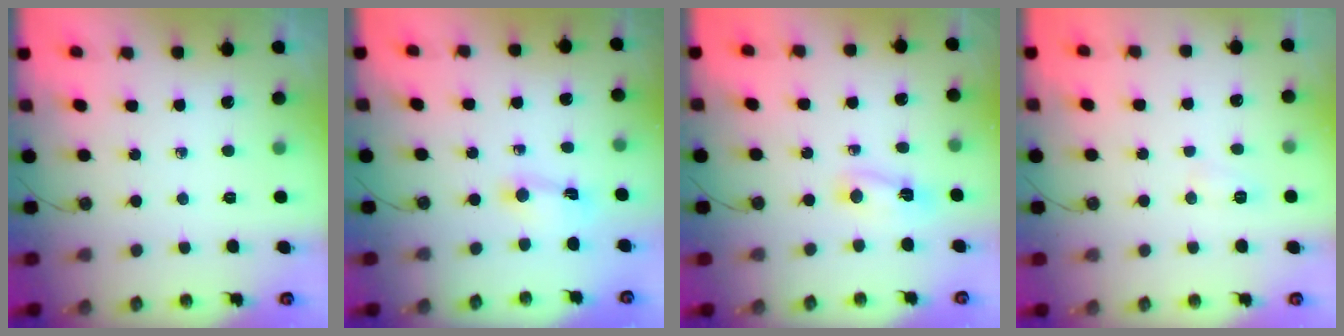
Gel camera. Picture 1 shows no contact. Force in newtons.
{"total": 2.0, "press": 2.0, "slide": 0.4}
{"total": 2.8, "press": 2.7, "slide": 0.6}
{"total": 6.6, "press": 5.7, "slide": 3.4}